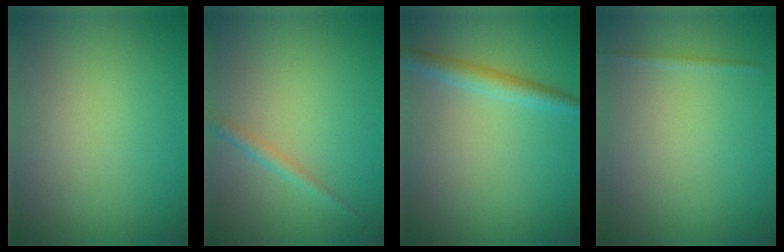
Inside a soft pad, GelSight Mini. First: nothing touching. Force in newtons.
{"total": 1.4, "press": 1.4, "slide": 0.0}
{"total": 2.7, "press": 2.7, "slide": 0.1}
{"total": 0.6, "press": 0.6, "slide": 0.0}